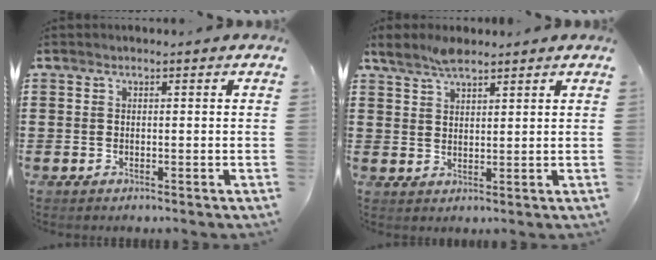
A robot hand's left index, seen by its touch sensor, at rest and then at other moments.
{"total": 3.5, "force": [3.0, 1.3, 1.5], "torque": [-0.035, 0.003, 0.056]}